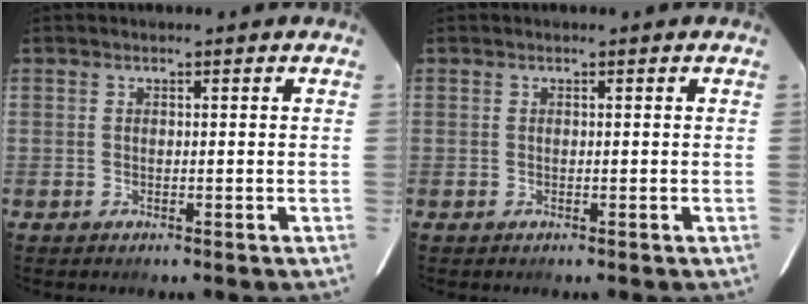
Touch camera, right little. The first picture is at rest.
{"total": 0.0}